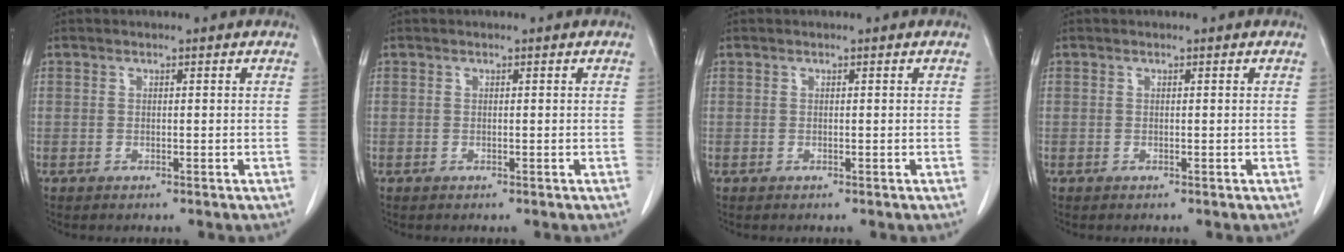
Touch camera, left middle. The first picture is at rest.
{"total": 0.0}
{"total": 0.0}
{"total": 0.0}